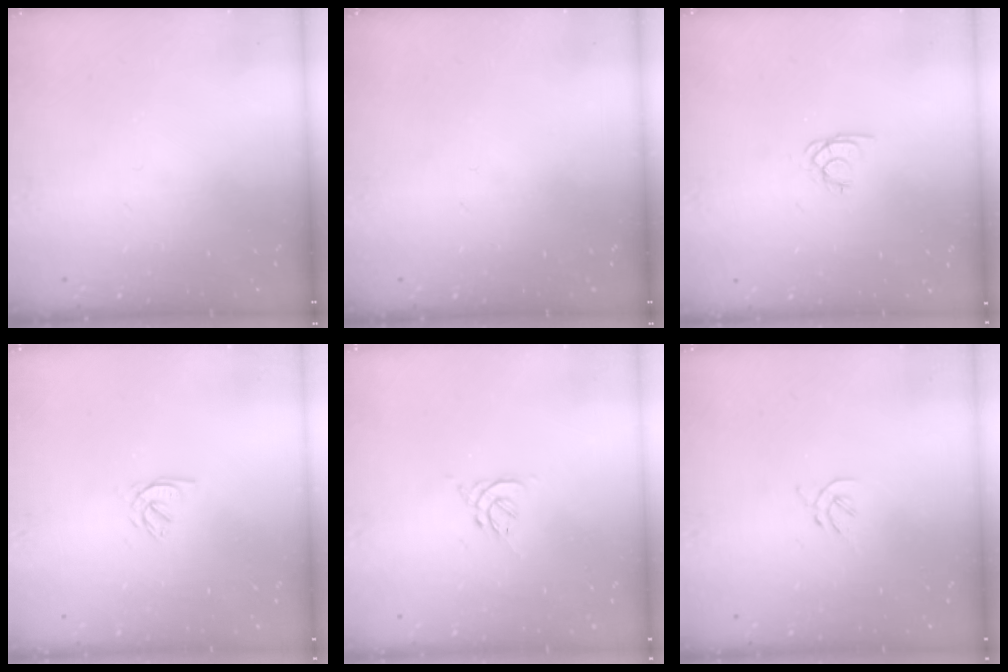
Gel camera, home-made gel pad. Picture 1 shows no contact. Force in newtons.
{"total": 0.0}
{"total": 1.7, "press": 1.7, "slide": 0.2}
{"total": 2.1, "press": 2.1, "slide": 0.1}
{"total": 1.7, "press": 1.6, "slide": 0.6}
{"total": 1.7, "press": 1.6, "slide": 0.6}